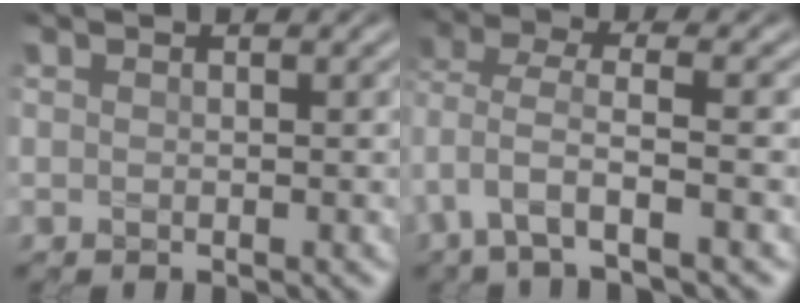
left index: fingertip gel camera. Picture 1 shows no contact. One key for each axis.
{"total": 4.5, "fx": -2.0, "fy": 1.4, "fz": 3.8, "tx": -0.087, "ty": -0.001, "tz": -0.044}